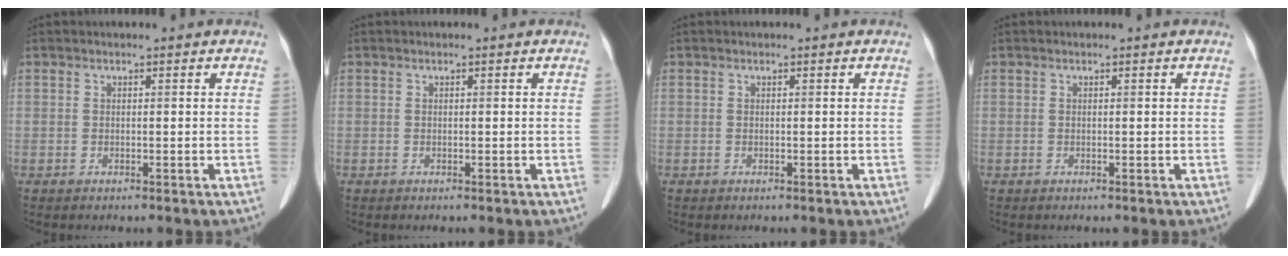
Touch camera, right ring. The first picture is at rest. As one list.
[{"total": 0.0}, {"total": 0.0}, {"total": 0.0}]